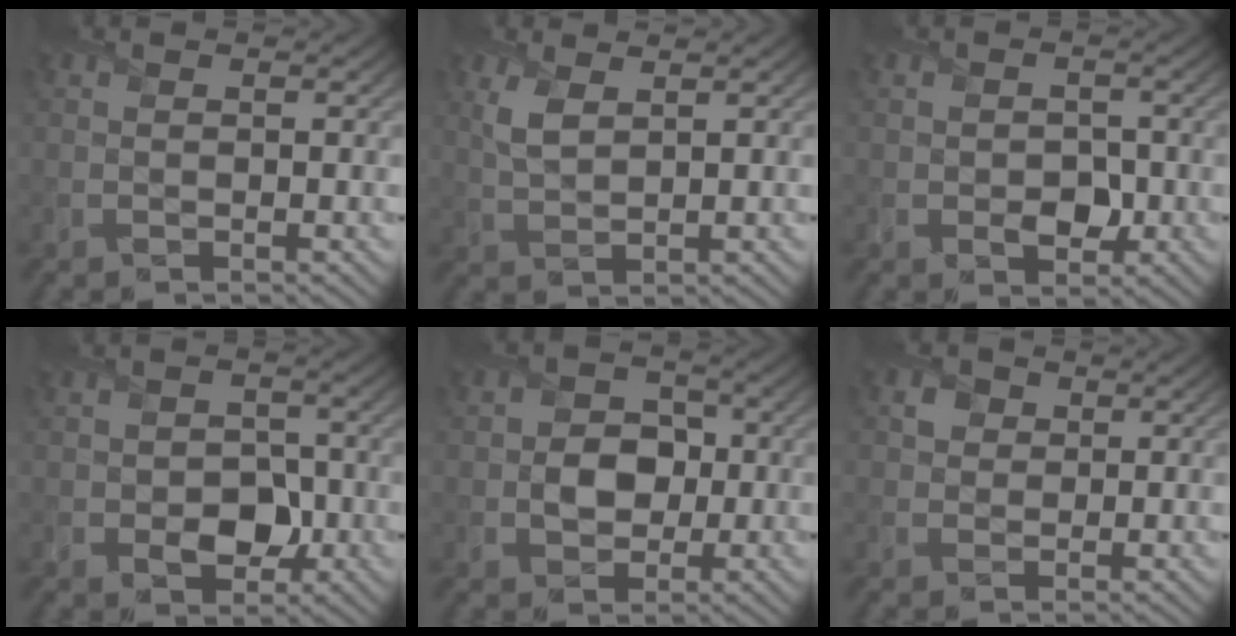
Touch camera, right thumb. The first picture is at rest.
{"total": 3.2, "force": [1.7, 1.4, 2.3], "torque": [-0.063, 0.001, 0.039]}
{"total": 2.9, "force": [-0.7, 2.2, 1.7], "torque": [-0.030, -0.005, -0.014]}
{"total": 4.4, "force": [-1.1, 3.4, 2.6], "torque": [-0.043, -0.008, -0.021]}
{"total": 4.8, "force": [-0.5, 4.0, 2.6], "torque": [-0.043, -0.006, -0.021]}
{"total": 2.3, "force": [0.7, 2.1, 0.6], "torque": [-0.011, 0.000, 0.007]}